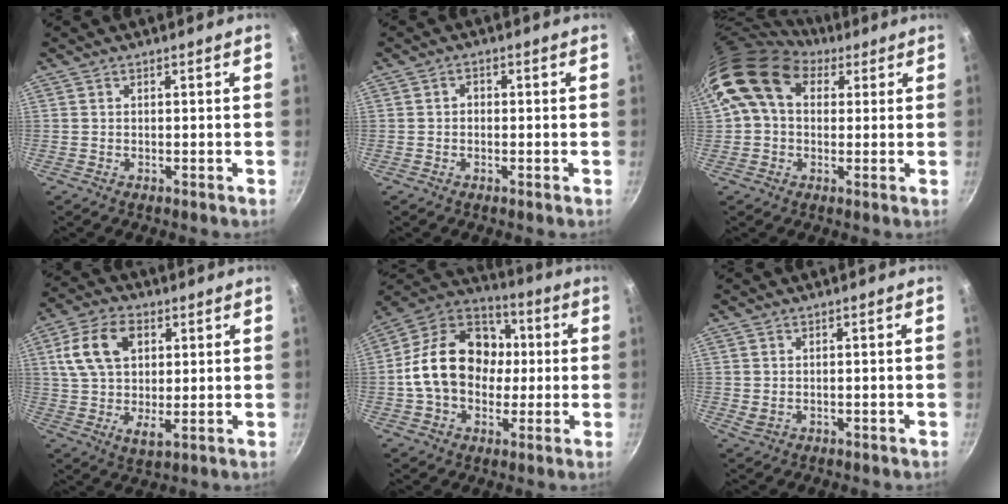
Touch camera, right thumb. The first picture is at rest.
{"total": 1.5, "force": [-0.1, 1.2, 0.8], "torque": [-0.010, 0.005, -0.004]}
{"total": 13.7, "force": [5.1, 9.7, 8.2], "torque": [-0.126, 0.011, 0.074]}
{"total": 13.2, "force": [4.2, 8.1, 9.5], "torque": [-0.162, -0.007, 0.070]}
{"total": 19.9, "force": [0.1, 15.2, 12.8], "torque": [-0.187, 0.039, -0.011]}
{"total": 1.6, "force": [-0.1, 1.0, 1.2], "torque": [-0.019, -0.001, 0.005]}